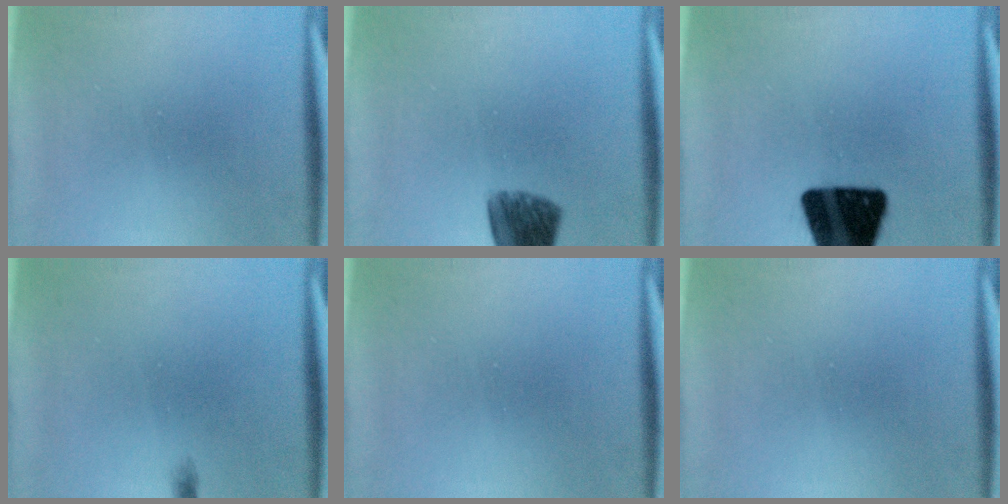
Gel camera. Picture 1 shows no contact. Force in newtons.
{"total": 7.5}
{"total": 19.3}
{"total": 0.6}
{"total": 0.0}
{"total": 0.0}